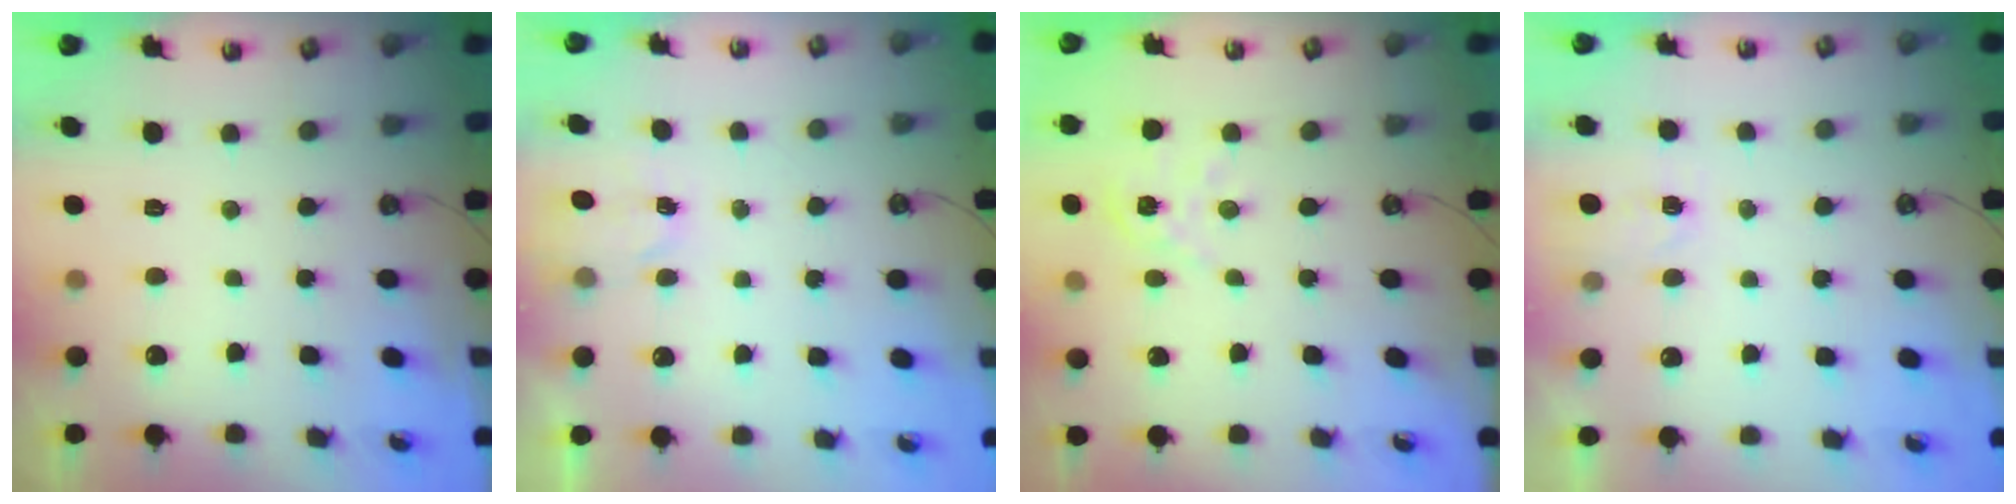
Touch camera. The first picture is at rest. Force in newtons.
{"total": 1.8, "press": 1.7, "slide": 0.3}
{"total": 3.7, "press": 3.7, "slide": 0.2}
{"total": 1.3, "press": 1.2, "slide": 0.2}